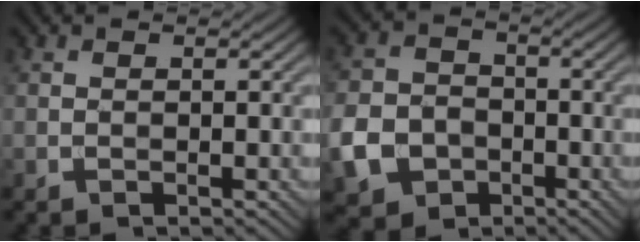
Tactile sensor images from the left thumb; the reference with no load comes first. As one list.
[{"total": 7.6, "force": [-3.2, 6.0, 3.4], "torque": [-0.090, -0.014, -0.073]}]